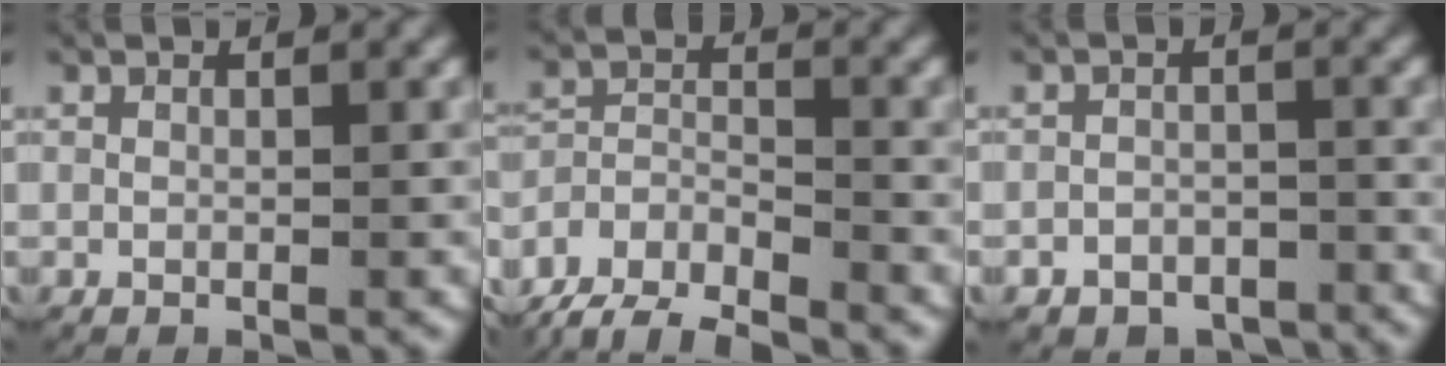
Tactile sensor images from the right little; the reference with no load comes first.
{"total": 8.6, "force": [-5.8, 6.0, 2.0], "torque": [-0.058, -0.026, -0.104]}
{"total": 4.1, "force": [-3.4, 2.3, 0.3], "torque": [0.009, -0.008, -0.060]}